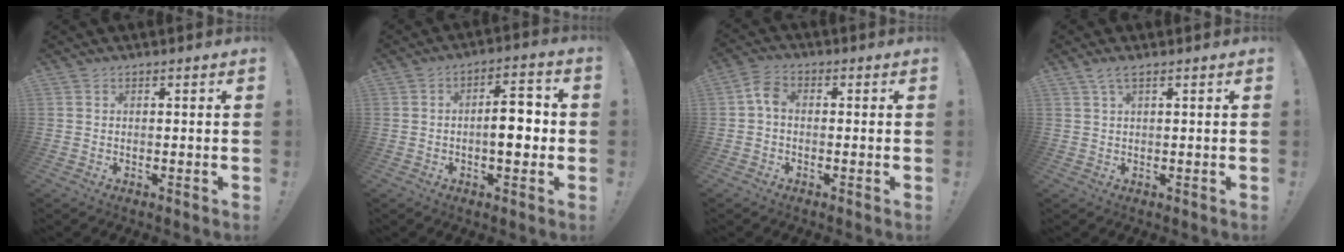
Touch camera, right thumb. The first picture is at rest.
{"total": 9.6, "force": [-1.2, 4.1, 8.6], "torque": [-0.112, 0.011, -0.025]}
{"total": 4.6, "force": [-0.2, 3.0, 3.5], "torque": [-0.070, 0.013, -0.002]}
{"total": 2.7, "force": [1.4, 0.3, 2.2], "torque": [-0.046, -0.002, 0.025]}